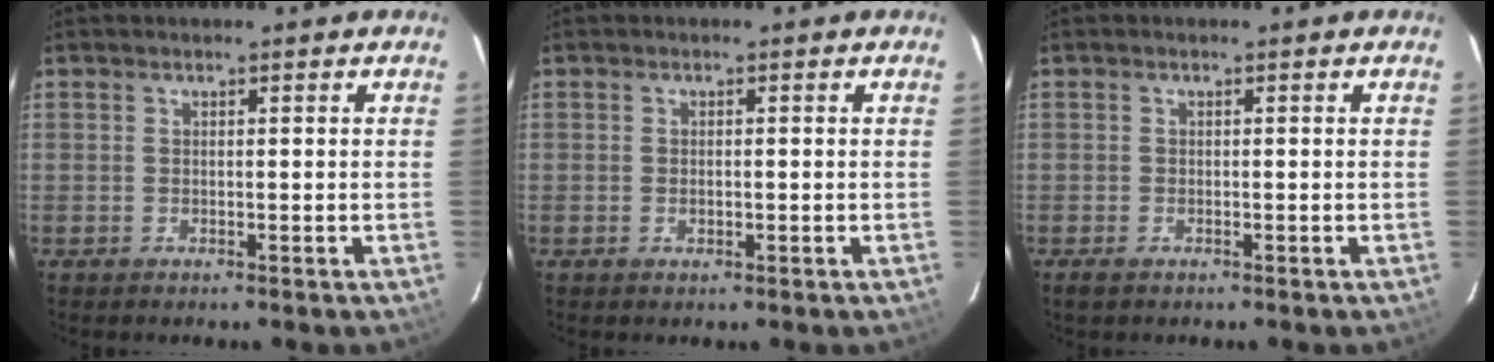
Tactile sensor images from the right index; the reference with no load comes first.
{"total": 1.0, "force": [-0.2, 0.7, 0.8], "torque": [-0.013, 0.002, -0.003]}
{"total": 1.4, "force": [-1.0, 0.7, 0.7], "torque": [-0.013, -0.004, -0.019]}